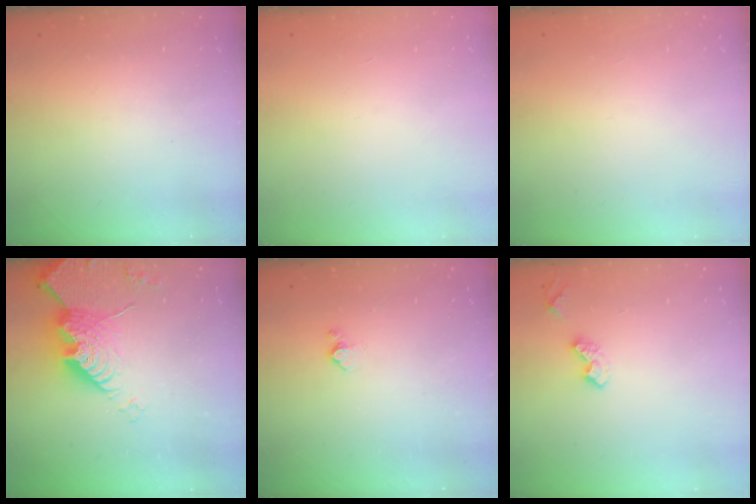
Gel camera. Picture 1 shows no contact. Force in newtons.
{"total": 0.0}
{"total": 0.0}
{"total": 17.7, "press": 17.6, "slide": 1.5}
{"total": 3.6, "press": 3.5, "slide": 0.6}
{"total": 4.9, "press": 4.9, "slide": 0.8}